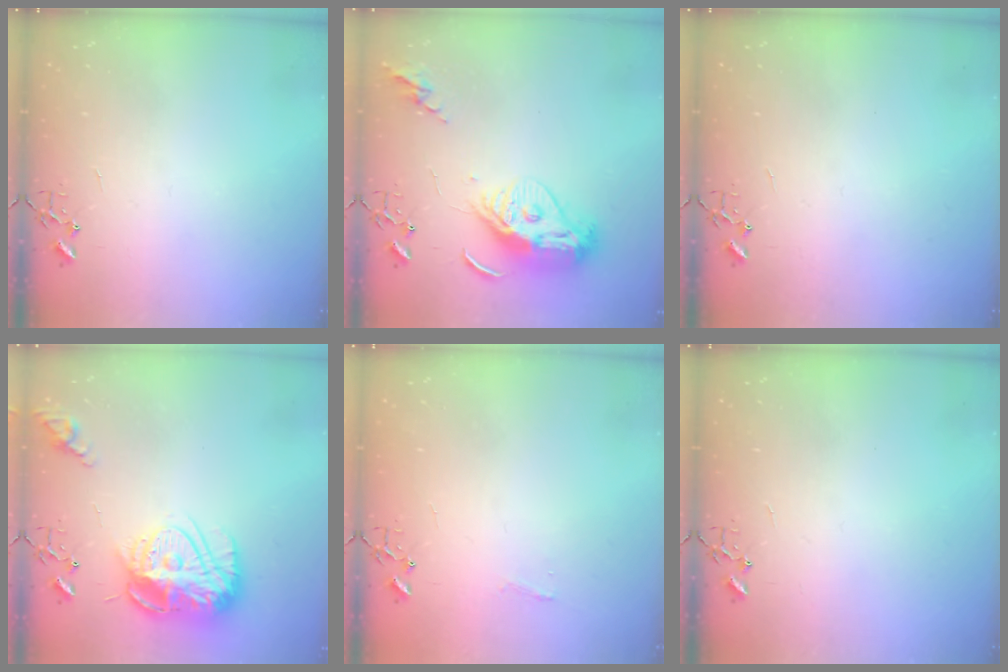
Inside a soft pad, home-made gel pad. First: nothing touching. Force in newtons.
{"total": 13.5, "press": 13.4, "slide": 1.5}
{"total": 0.0}
{"total": 17.2, "press": 17.2, "slide": 1.4}
{"total": 3.7, "press": 3.6, "slide": 0.5}
{"total": 0.0}